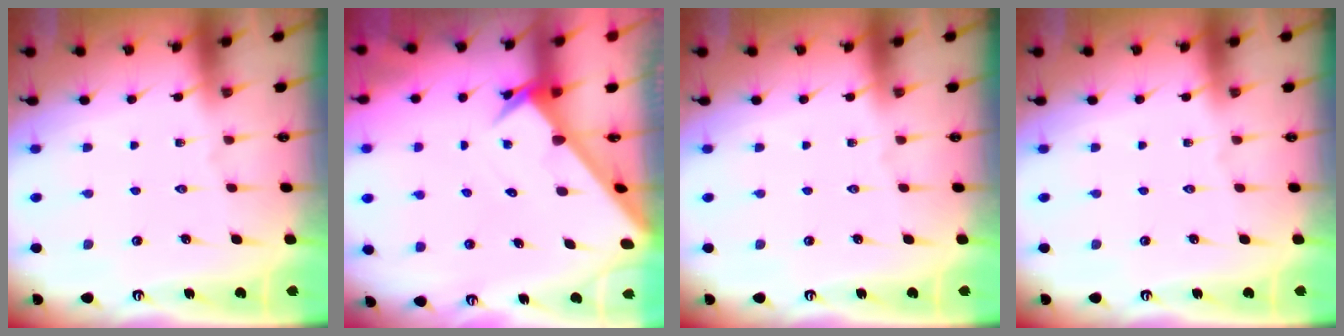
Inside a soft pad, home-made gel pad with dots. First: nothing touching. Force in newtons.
{"total": 2.7, "press": 2.7, "slide": 0.1}
{"total": 0.0}
{"total": 0.0}